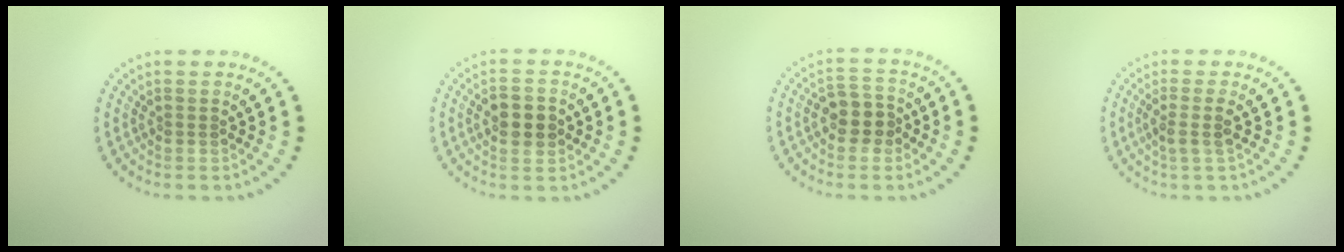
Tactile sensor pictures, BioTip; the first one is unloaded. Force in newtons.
{"total": 3.4, "press": 3.4, "slide": 0.1}
{"total": 2.9, "press": 2.8, "slide": 1.0}
{"total": 1.9, "press": 1.5, "slide": 1.2}